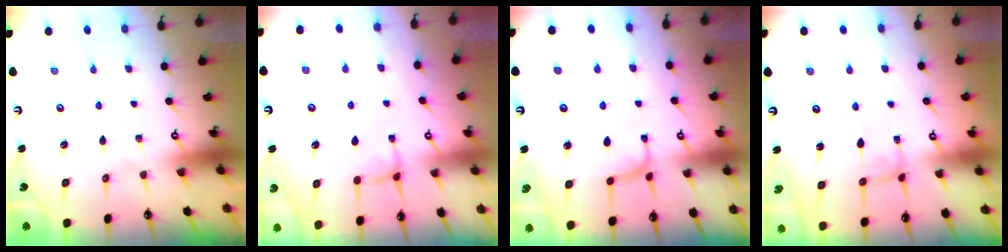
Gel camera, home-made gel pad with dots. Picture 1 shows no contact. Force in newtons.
{"total": 1.5, "press": 1.4, "slide": 0.5}
{"total": 0.9, "press": 0.4, "slide": 0.8}
{"total": 1.1, "press": 1.0, "slide": 0.3}